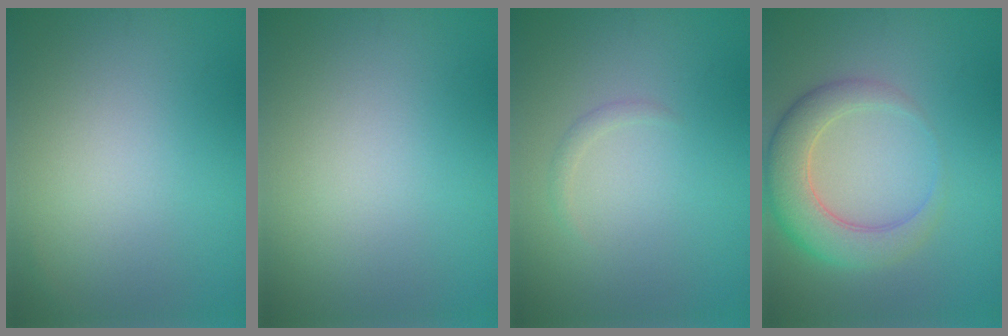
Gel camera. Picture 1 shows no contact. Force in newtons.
{"total": 0.0}
{"total": 0.8, "press": 0.8, "slide": 0.0}
{"total": 5.3, "press": 5.3, "slide": 0.3}